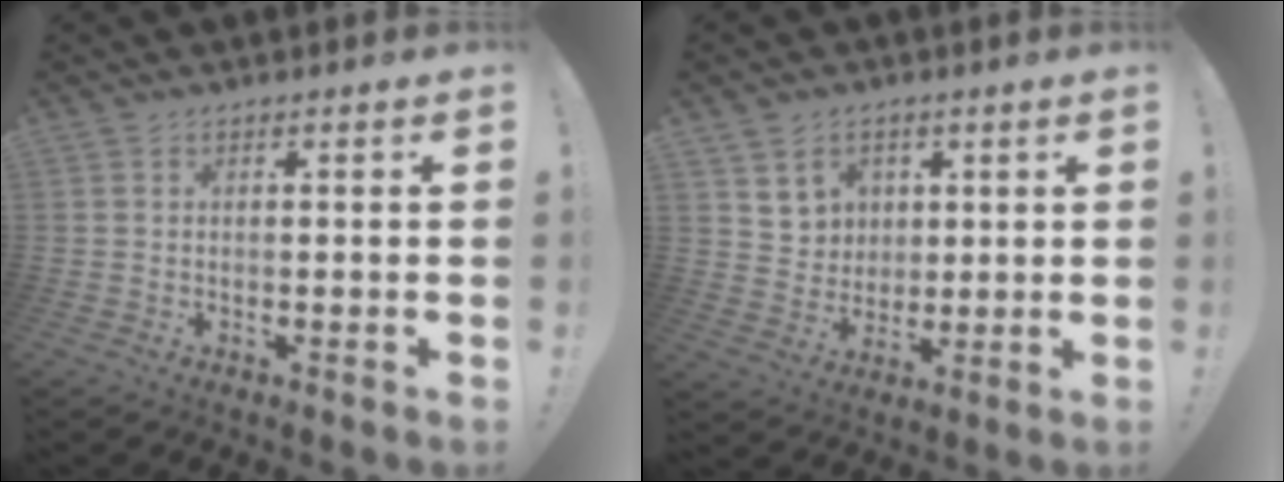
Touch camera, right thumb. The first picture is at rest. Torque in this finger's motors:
{"motor_torque": [-0.48, 0.23, -0.46, 0.13, -0.09]}